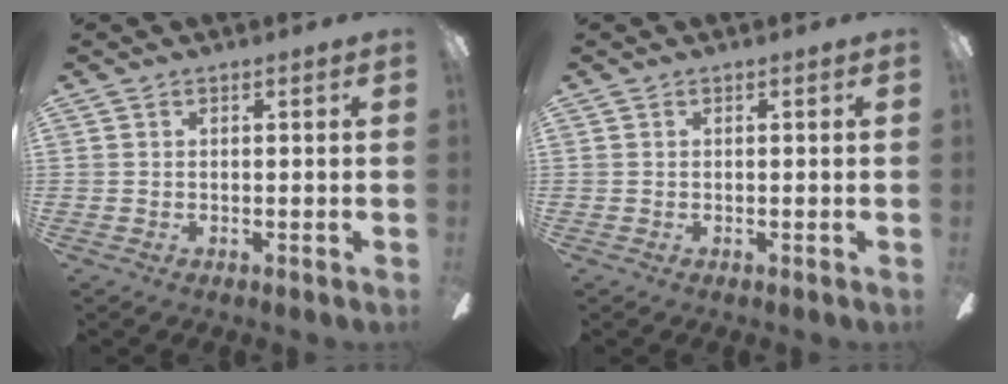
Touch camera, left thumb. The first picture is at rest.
{"total": 0.0}